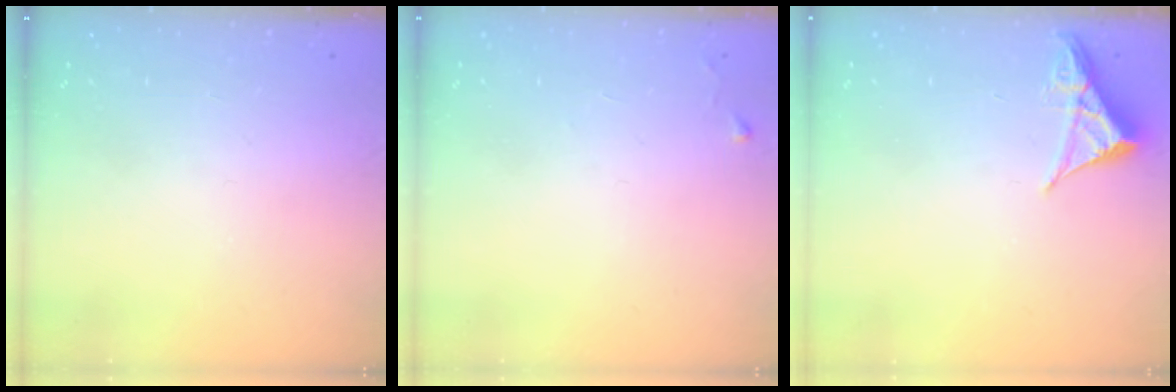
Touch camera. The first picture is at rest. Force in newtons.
{"total": 3.3, "press": 3.3, "slide": 0.5}
{"total": 4.8, "press": 4.8, "slide": 0.7}